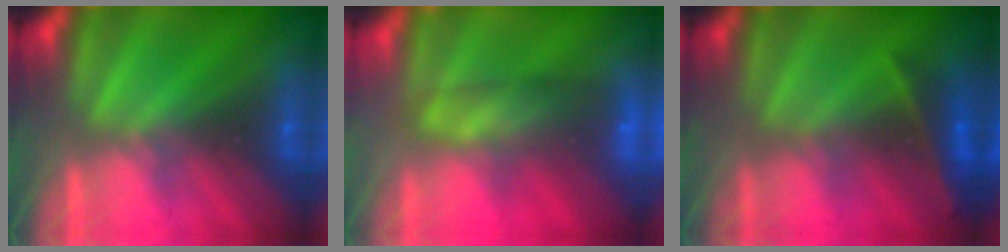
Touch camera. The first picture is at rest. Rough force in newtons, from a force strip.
{"total": 8.1}
{"total": 2.4}